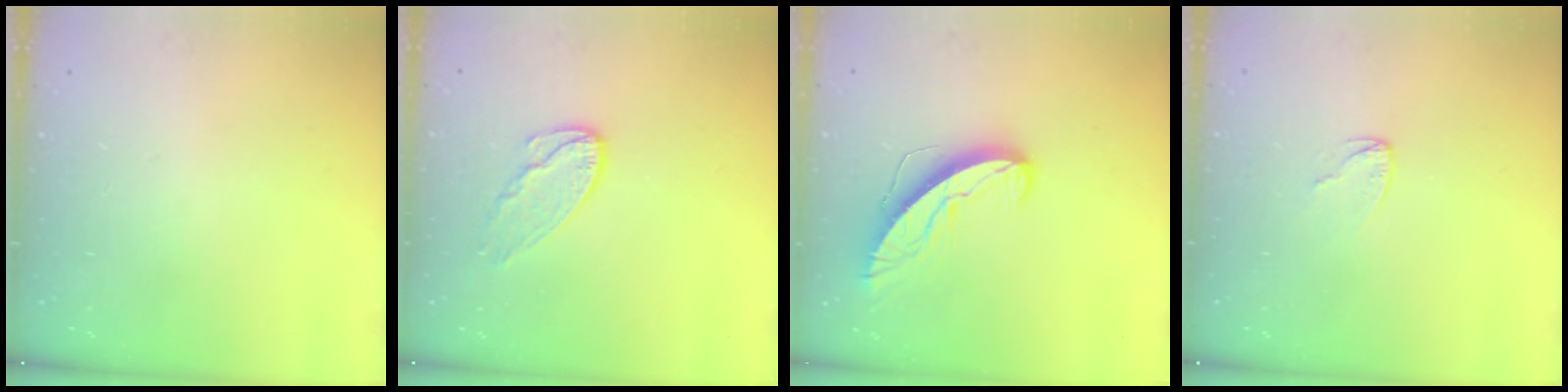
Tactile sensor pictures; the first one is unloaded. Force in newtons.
{"total": 8.3, "press": 8.3, "slide": 0.1}
{"total": 9.9, "press": 9.9, "slide": 0.4}
{"total": 3.0, "press": 3.0, "slide": 0.3}